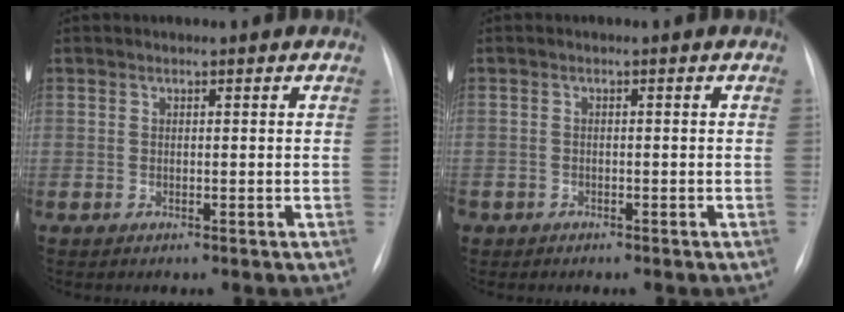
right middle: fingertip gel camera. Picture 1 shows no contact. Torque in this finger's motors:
{"motor_torque": [1.32, -0.82, 1.05, 0.21]}